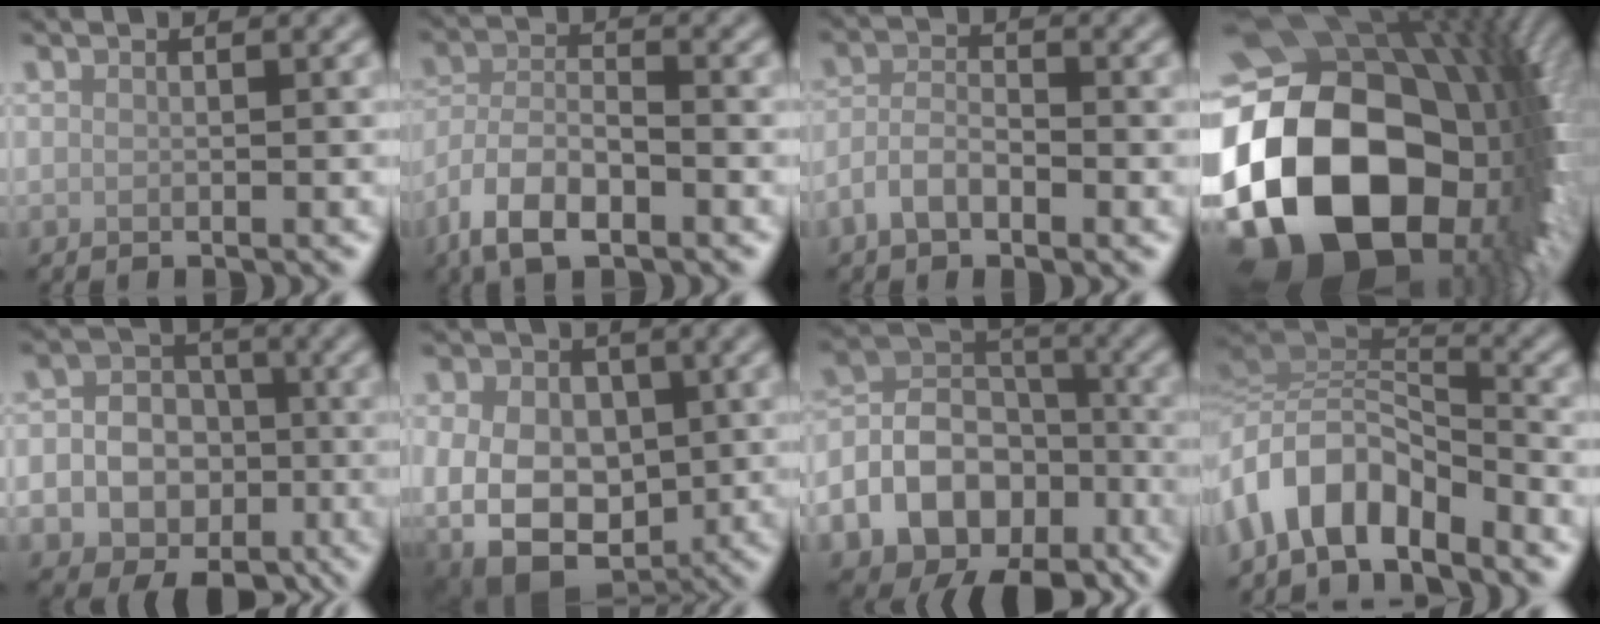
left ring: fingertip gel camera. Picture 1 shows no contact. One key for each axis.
{"total": 6.1, "fx": -3.9, "fy": 2.5, "fz": 3.9, "tx": -0.072, "ty": 0.001, "tz": -0.084}
{"total": 3.3, "fx": -1.7, "fy": 1.5, "fz": 2.3, "tx": -0.044, "ty": 0.003, "tz": -0.038}
{"total": 23.5, "fx": -3.1, "fy": 17.4, "fz": 15.5, "tx": -0.320, "ty": -0.050, "tz": -0.034}
{"total": 10.5, "fx": -3.1, "fy": 9.2, "fz": 4.1, "tx": -0.058, "ty": -0.014, "tz": -0.068}
{"total": 14.8, "fx": -1.5, "fy": 11.8, "fz": 8.9, "tx": -0.148, "ty": 0.001, "tz": -0.048}
{"total": 11.6, "fx": -5.1, "fy": 8.6, "fz": 5.8, "tx": -0.123, "ty": -0.005, "tz": -0.099}
{"total": 6.2, "fx": -4.0, "fy": 2.7, "fz": 4.0, "tx": -0.060, "ty": 0.007, "tz": -0.081}